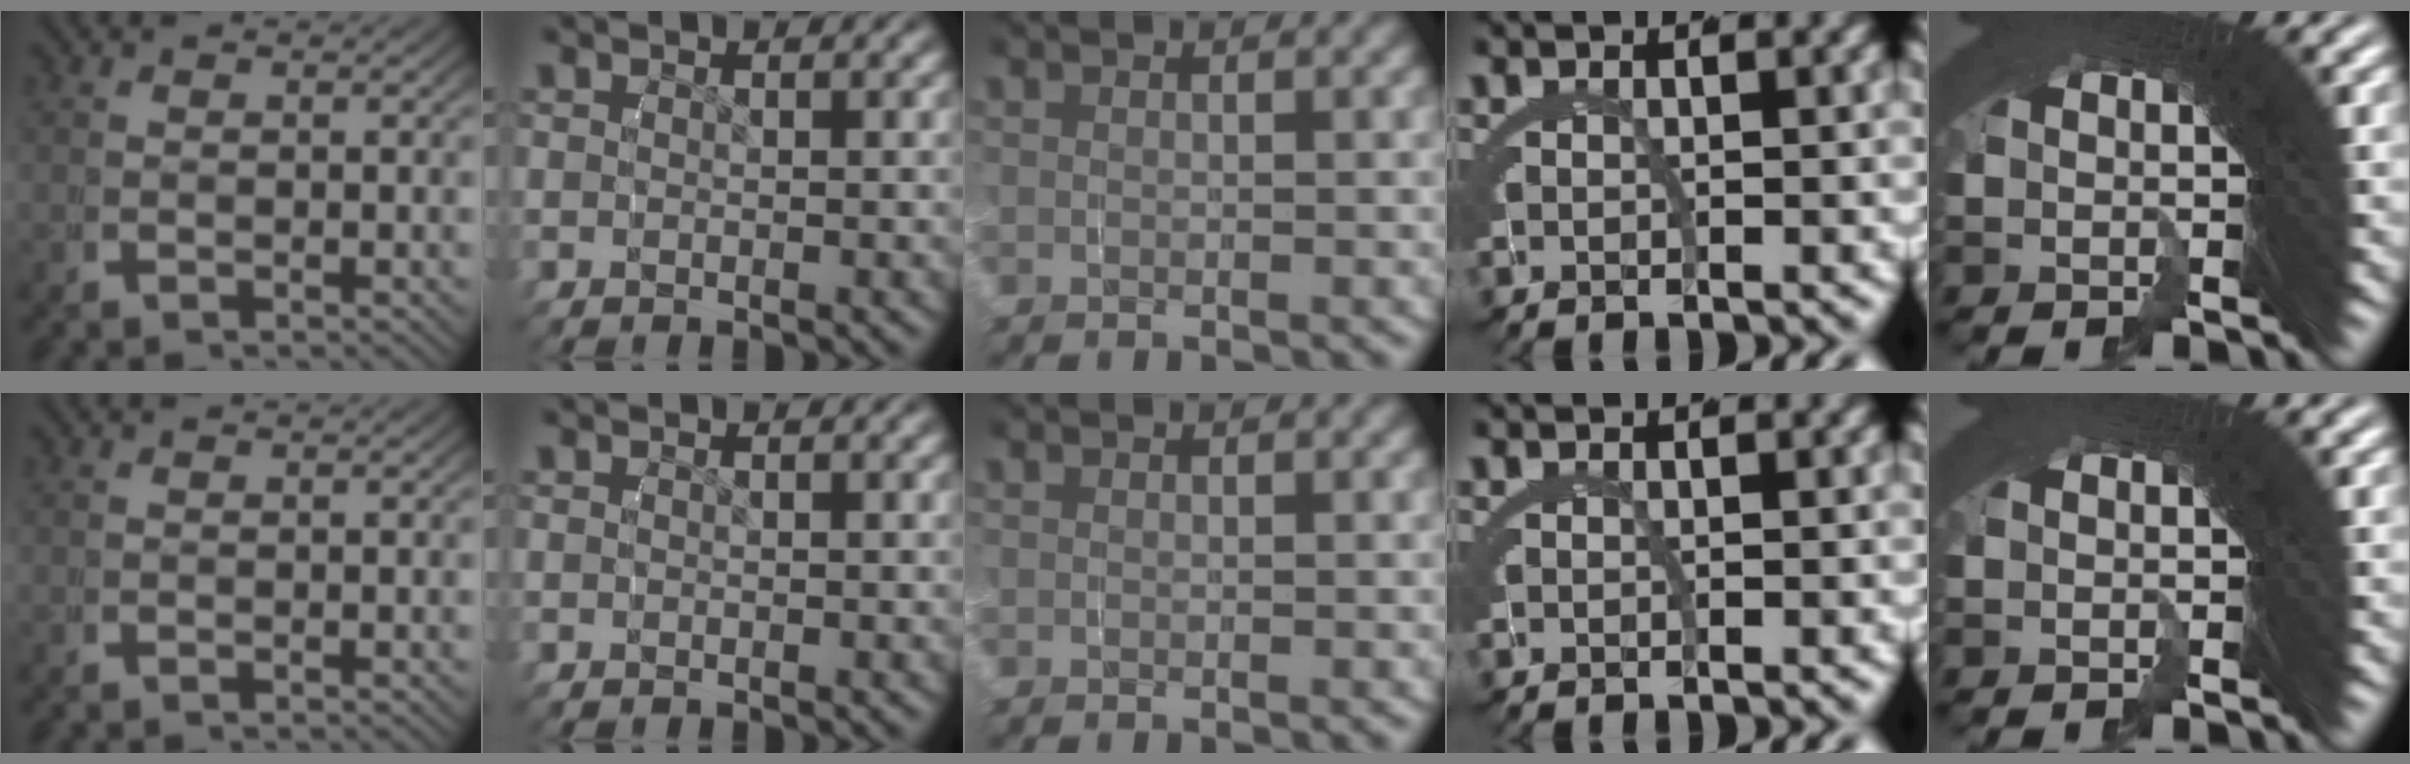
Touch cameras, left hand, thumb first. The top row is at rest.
{}